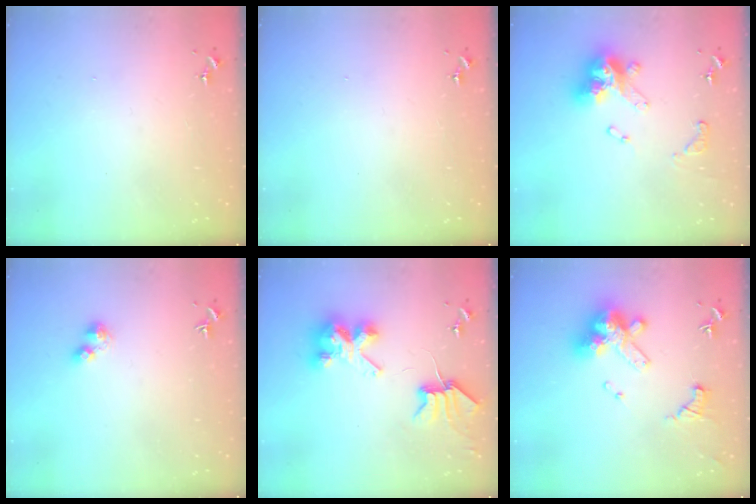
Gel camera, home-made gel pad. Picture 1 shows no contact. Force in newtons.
{"total": 0.0}
{"total": 16.1, "press": 16.1, "slide": 1.6}
{"total": 2.9, "press": 2.9, "slide": 0.7}
{"total": 8.5, "press": 8.4, "slide": 1.1}
{"total": 15.5, "press": 15.4, "slide": 1.7}